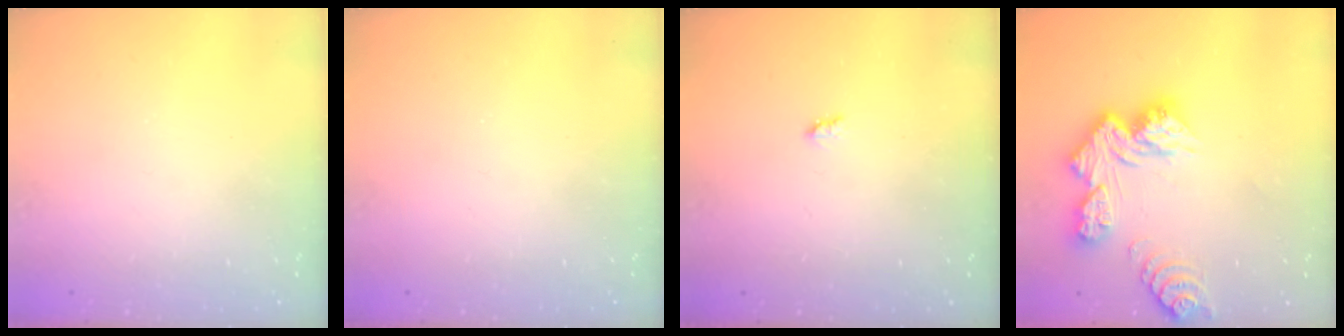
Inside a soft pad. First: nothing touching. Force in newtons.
{"total": 0.0}
{"total": 1.7, "press": 1.6, "slide": 0.3}
{"total": 14.2, "press": 14.1, "slide": 1.6}